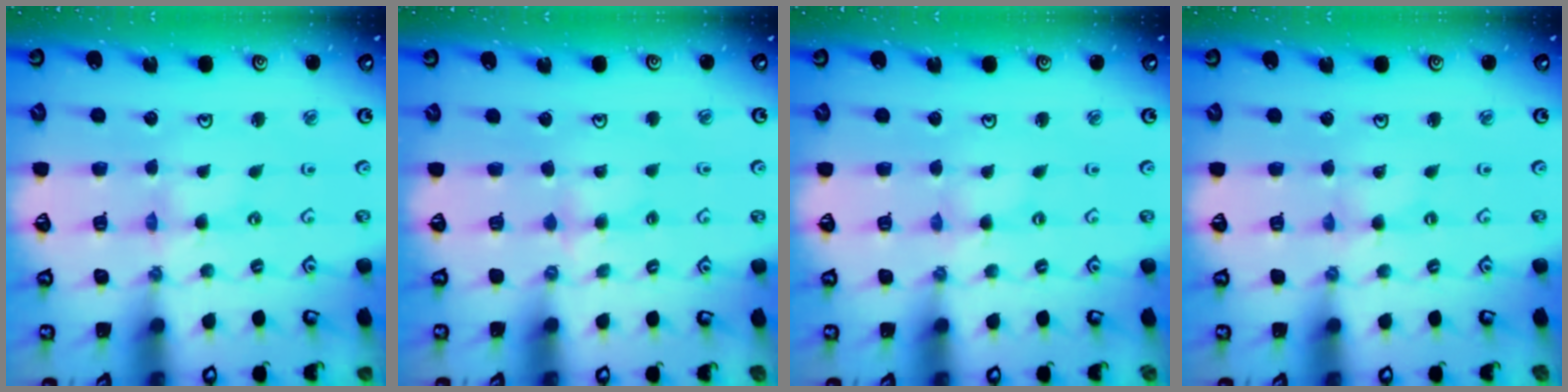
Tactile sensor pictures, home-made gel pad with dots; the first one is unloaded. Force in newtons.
{"total": 2.4, "press": 2.4, "slide": 0.4}
{"total": 0.0}
{"total": 0.0}